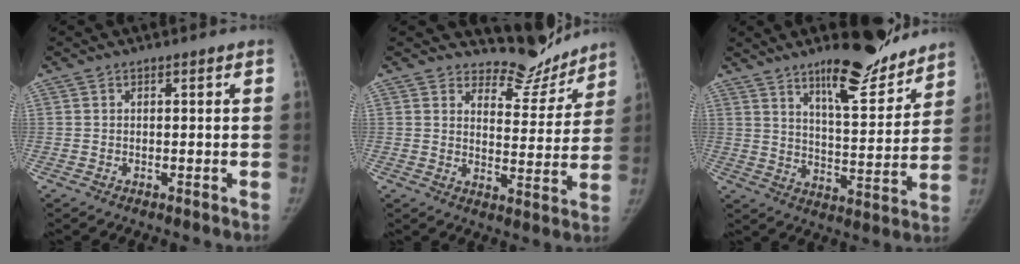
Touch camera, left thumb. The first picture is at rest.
{"total": 9.4, "force": [8.9, 3.2, 0.3], "torque": [0.032, -0.089, 0.120]}
{"total": 15.3, "force": [11.7, 4.0, 9.0], "torque": [-0.097, -0.083, 0.182]}